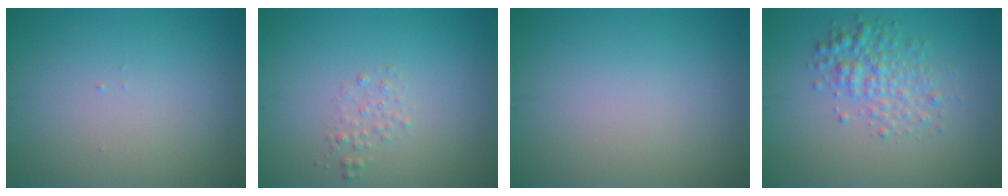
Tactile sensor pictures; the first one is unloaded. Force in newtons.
{"total": 1.0, "press": 1.0, "slide": 0.0}
{"total": 0.0}
{"total": 3.3, "press": 3.3, "slide": 0.1}